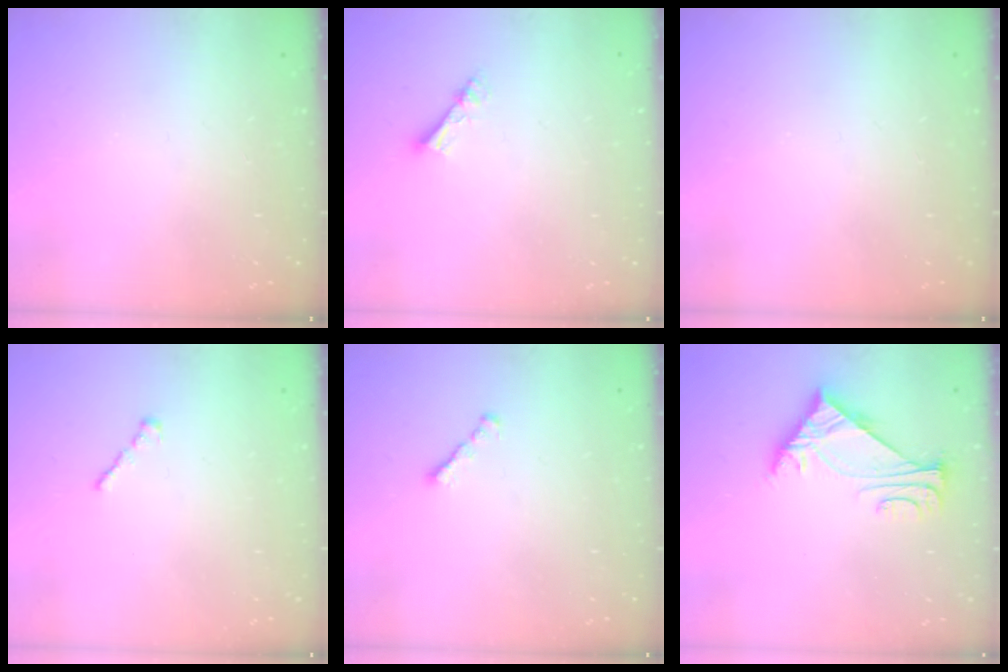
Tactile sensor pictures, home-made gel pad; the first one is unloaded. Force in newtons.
{"total": 4.3, "press": 4.3, "slide": 0.2}
{"total": 0.0}
{"total": 1.4, "press": 1.3, "slide": 0.5}
{"total": 1.8, "press": 1.7, "slide": 0.6}
{"total": 6.1, "press": 6.0, "slide": 1.2}